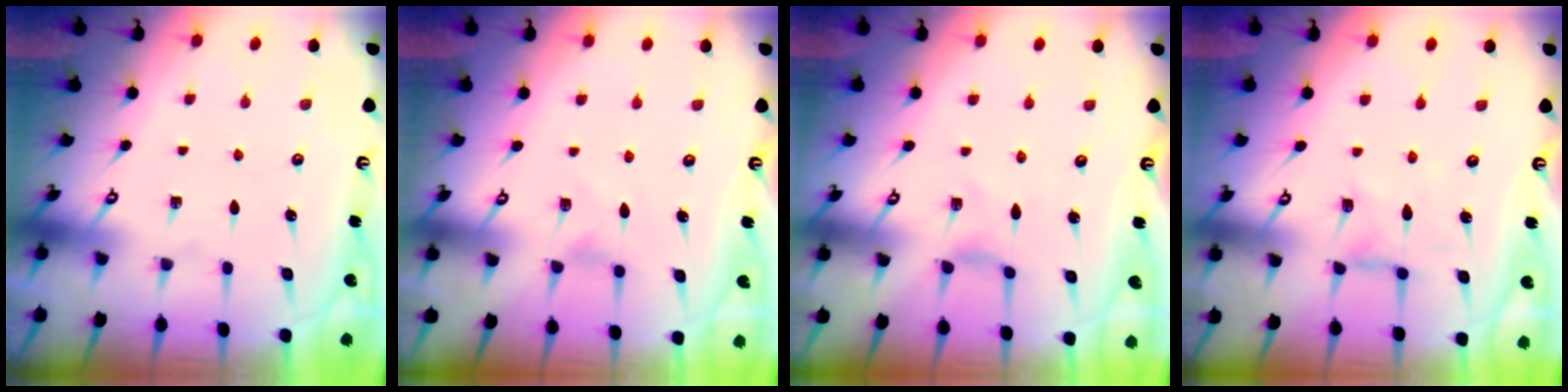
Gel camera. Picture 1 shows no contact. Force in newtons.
{"total": 1.8, "press": 1.7, "slide": 0.3}
{"total": 0.0}
{"total": 2.3, "press": 2.3, "slide": 0.4}